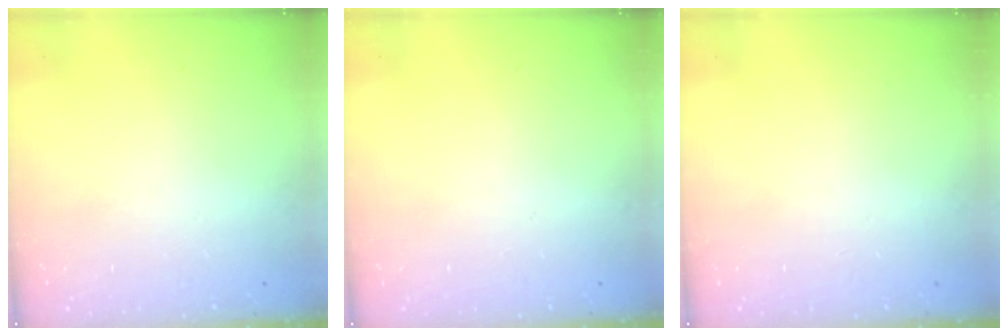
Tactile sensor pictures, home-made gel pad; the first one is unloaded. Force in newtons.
{"total": 0.0}
{"total": 0.0}